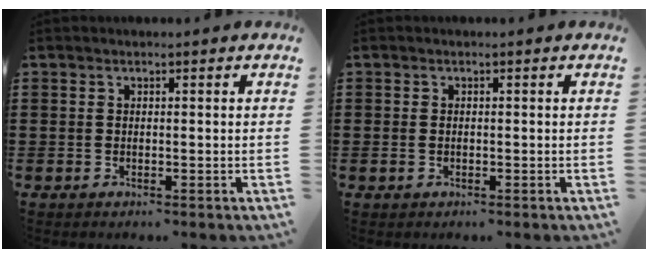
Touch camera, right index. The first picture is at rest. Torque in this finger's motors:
{"motor_torque": [-0.24, 0.08, -0.02, -0.01]}